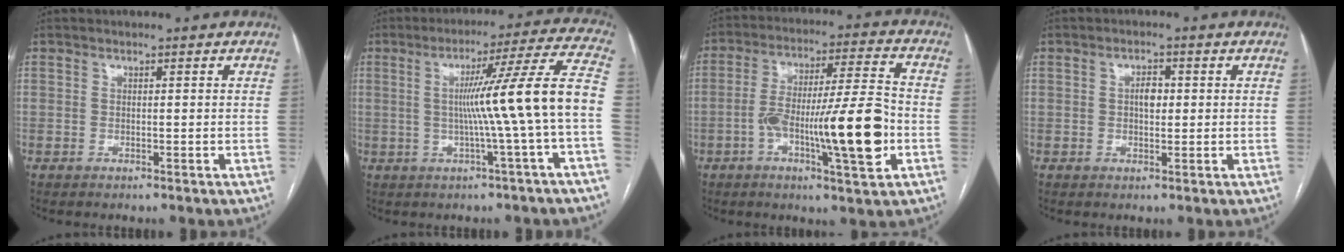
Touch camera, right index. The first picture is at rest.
{"total": 13.4, "force": [-1.4, -2.3, 13.1], "torque": [-0.182, 0.016, -0.020]}
{"total": 15.6, "force": [-4.3, 1.4, 14.9], "torque": [-0.253, 0.009, -0.068]}
{"total": 2.6, "force": [0.3, 1.4, 2.1], "torque": [-0.034, 0.004, 0.003]}